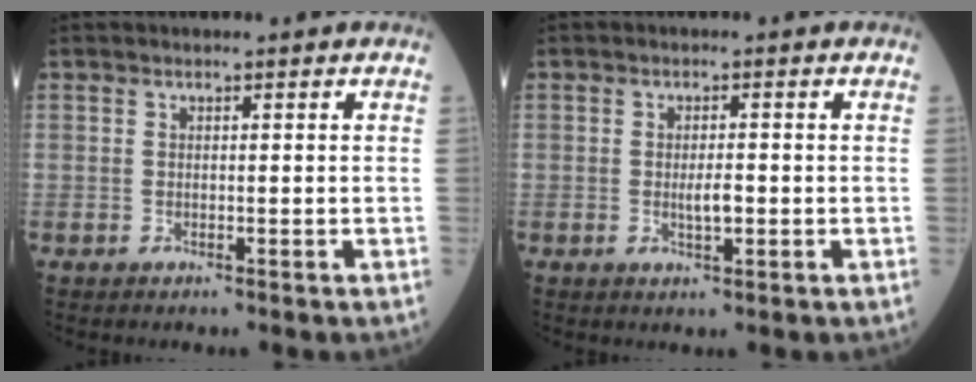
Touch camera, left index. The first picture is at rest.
{"total": 2.2, "force": [-0.6, 0.5, 2.1], "torque": [-0.038, -0.003, -0.010]}